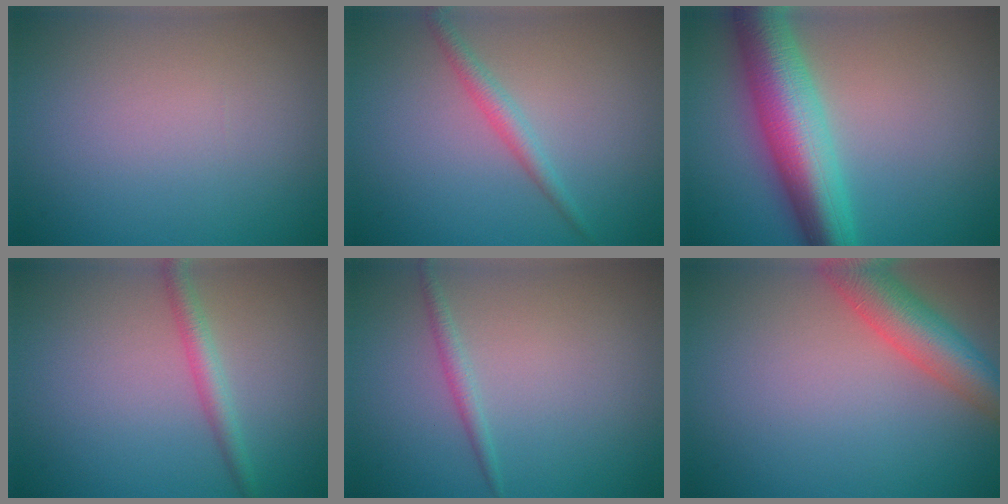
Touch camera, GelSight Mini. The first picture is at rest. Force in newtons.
{"total": 1.8, "press": 1.8, "slide": 0.1}
{"total": 9.3, "press": 9.3, "slide": 0.1}
{"total": 2.3, "press": 2.3, "slide": 0.0}
{"total": 1.2, "press": 1.2, "slide": 0.1}
{"total": 5.8, "press": 5.8, "slide": 0.4}